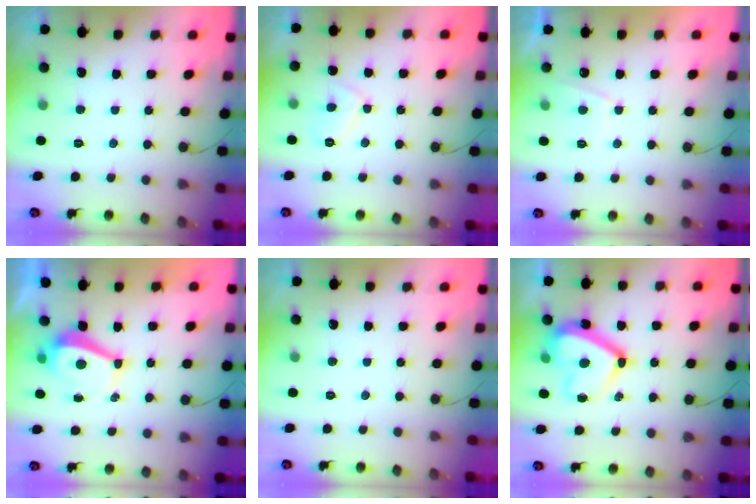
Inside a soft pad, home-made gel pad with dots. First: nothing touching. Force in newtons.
{"total": 5.5, "press": 5.5, "slide": 0.3}
{"total": 1.9, "press": 1.8, "slide": 0.7}
{"total": 4.9, "press": 4.9, "slide": 0.3}
{"total": 0.0}
{"total": 15.2, "press": 15.1, "slide": 1.8}